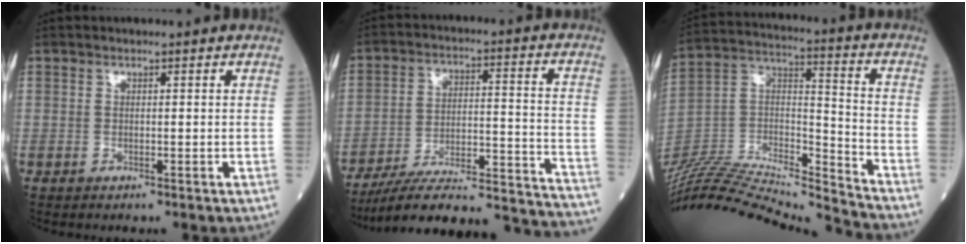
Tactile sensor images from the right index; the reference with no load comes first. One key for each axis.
{"total": 27.8, "fx": -25.7, "fy": 1.6, "fz": 10.4, "tx": -0.091, "ty": 0.000, "tz": -0.360}
{"total": 28.8, "fx": -27.2, "fy": 0.8, "fz": 9.6, "tx": -0.202, "ty": -0.012, "tz": -0.447}